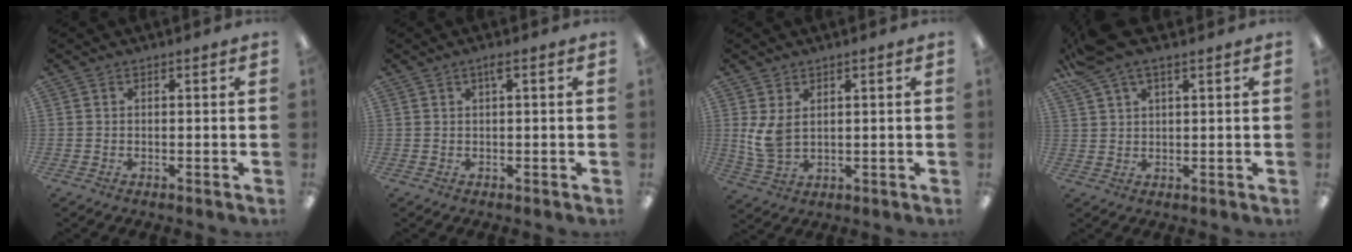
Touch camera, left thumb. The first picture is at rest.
{"total": 2.1, "force": [1.1, 0.5, 1.8], "torque": [-0.031, 0.003, 0.015]}
{"total": 6.4, "force": [1.7, 3.6, 5.0], "torque": [-0.113, -0.002, 0.032]}
{"total": 6.9, "force": [4.8, 2.2, 4.5], "torque": [-0.092, -0.011, 0.092]}